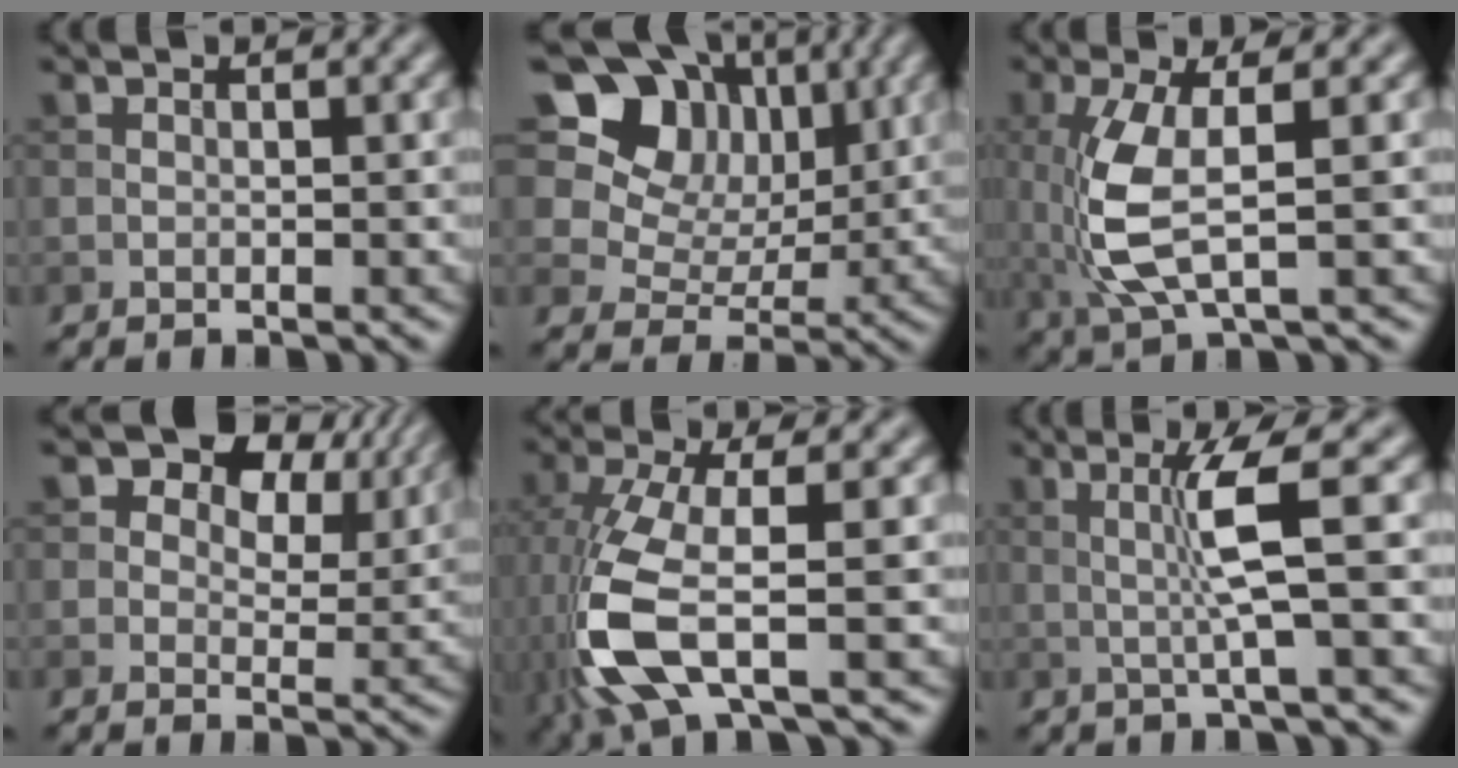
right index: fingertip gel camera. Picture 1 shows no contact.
{"total": 11.2, "force": [5.3, 8.4, 5.3], "torque": [-0.112, 0.027, 0.087]}
{"total": 6.2, "force": [0.0, 2.1, 5.8], "torque": [-0.141, -0.007, 0.006]}
{"total": 7.9, "force": [4.3, 4.8, 4.5], "torque": [-0.071, 0.003, 0.062]}
{"total": 8.8, "force": [-2.2, 3.0, 7.9], "torque": [-0.201, -0.010, -0.049]}
{"total": 4.2, "force": [0.4, 0.0, 4.2], "torque": [-0.084, 0.004, 0.009]}